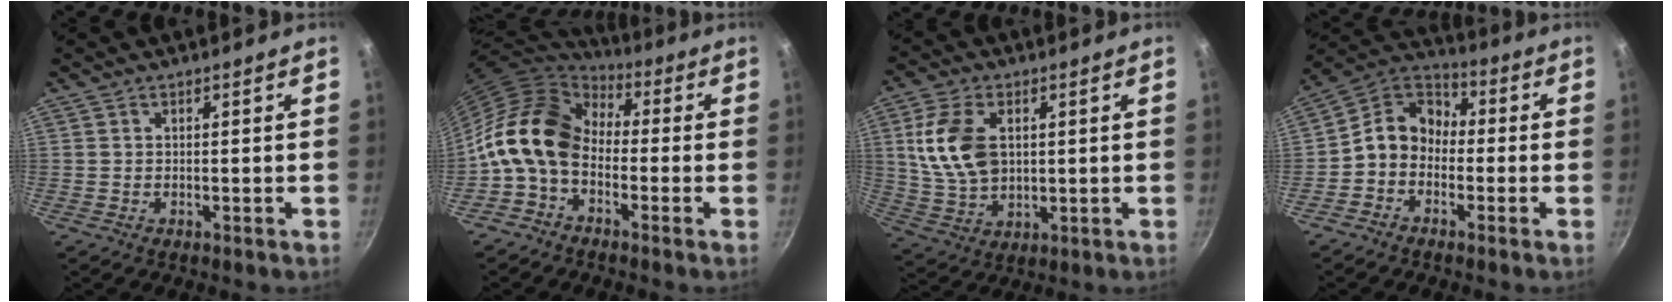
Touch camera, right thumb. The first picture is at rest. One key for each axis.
{"total": 14.3, "fx": -1.6, "fy": 10.3, "fz": 9.8, "tx": -0.157, "ty": 0.039, "tz": -0.052}
{"total": 12.6, "fx": 2.4, "fy": 8.1, "fz": 9.3, "tx": -0.168, "ty": -0.012, "tz": 0.053}
{"total": 9.1, "fx": -1.9, "fy": 7.4, "fz": 5.1, "tx": -0.060, "ty": 0.045, "tz": -0.064}